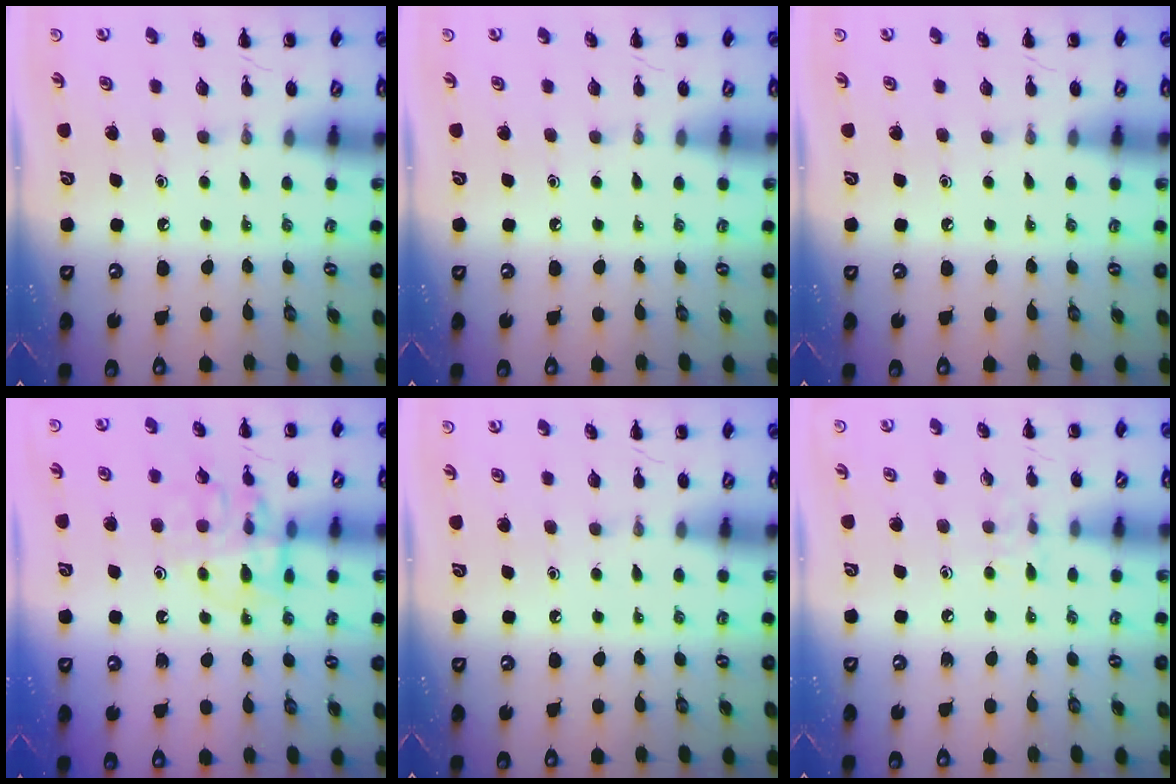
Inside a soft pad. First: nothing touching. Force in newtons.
{"total": 0.0}
{"total": 0.0}
{"total": 12.0, "press": 12.0, "slide": 1.1}
{"total": 0.0}
{"total": 4.8, "press": 4.5, "slide": 1.9}